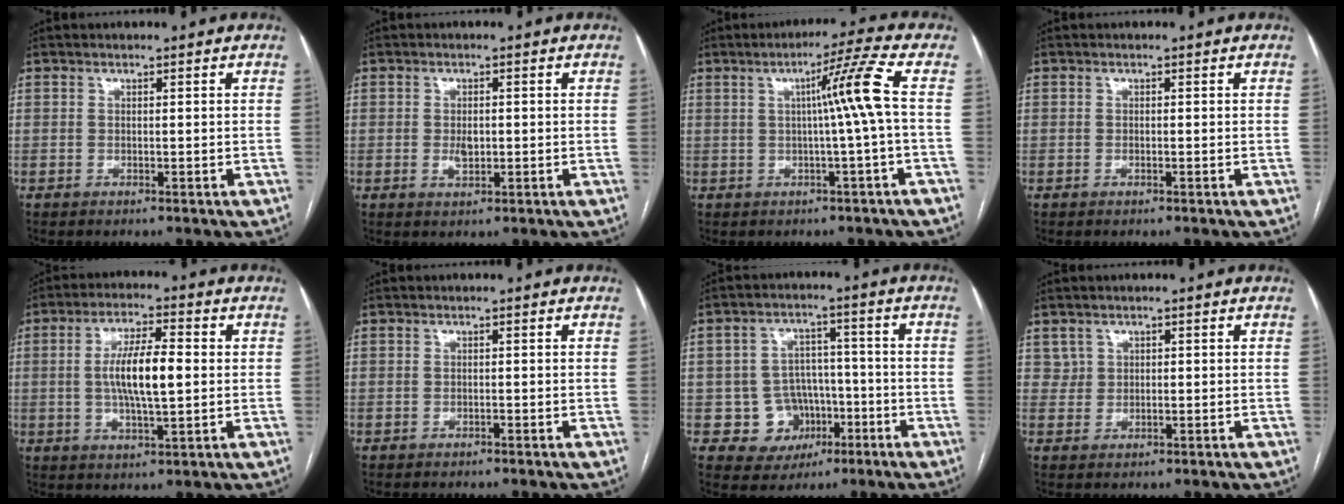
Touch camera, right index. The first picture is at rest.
{"total": 2.3, "force": [-0.2, 1.2, 2.0], "torque": [-0.035, -0.001, 0.000]}
{"total": 7.0, "force": [0.3, -2.0, 6.7], "torque": [-0.105, 0.010, 0.009]}
{"total": 0.0}
{"total": 9.4, "force": [0.3, 2.3, 9.1], "torque": [-0.174, 0.008, 0.005]}
{"total": 0.0}
{"total": 8.0, "force": [-2.5, 7.5, 1.5], "torque": [-0.012, 0.024, -0.030]}
{"total": 1.7, "force": [0.9, 1.4, 0.0], "torque": [0.011, 0.005, 0.011]}